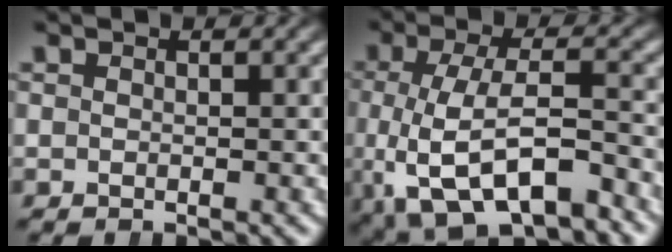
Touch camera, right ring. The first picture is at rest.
{"total": 9.7, "force": [-3.9, 5.5, 7.0], "torque": [-0.173, -0.055, -0.031]}